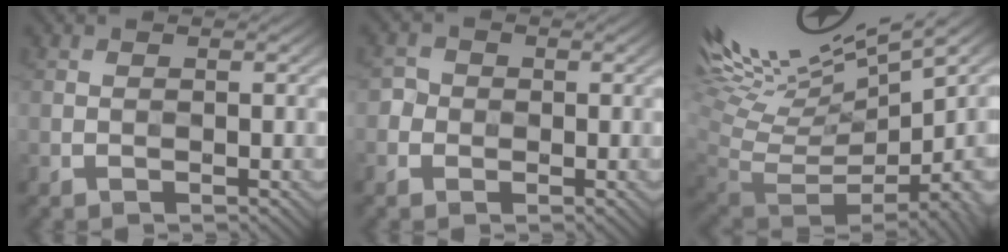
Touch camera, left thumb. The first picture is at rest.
{"total": 2.1, "force": [-0.8, 2.0, 0.3], "torque": [-0.014, -0.003, -0.017]}
{"total": 13.5, "force": [7.3, 3.0, 11.0], "torque": [-0.185, 0.044, 0.146]}